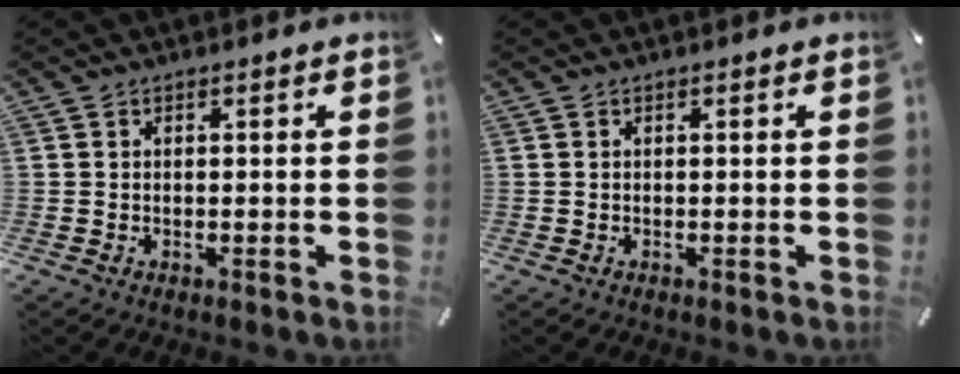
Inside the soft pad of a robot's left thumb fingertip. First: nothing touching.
{"total": 0.0}